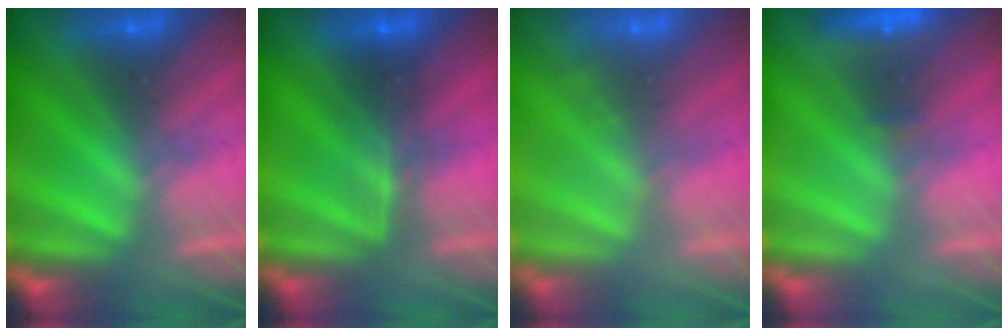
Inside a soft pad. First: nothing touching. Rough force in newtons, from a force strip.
{"total": 2.4}
{"total": 1.7}
{"total": 2.3}